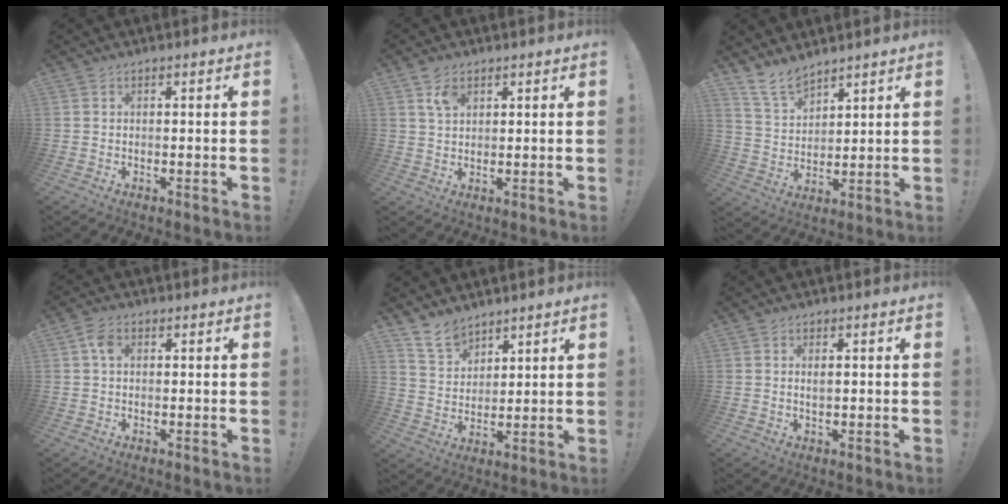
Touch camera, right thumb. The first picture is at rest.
{"total": 4.9, "force": [2.7, 2.6, 3.0], "torque": [-0.049, -0.008, 0.050]}
{"total": 9.2, "force": [7.9, 3.7, 2.8], "torque": [-0.063, -0.051, 0.156]}
{"total": 3.8, "force": [0.9, 2.6, 2.7], "torque": [-0.049, 0.008, 0.018]}
{"total": 9.1, "force": [7.5, 4.5, 2.2], "torque": [-0.040, -0.052, 0.147]}
{"total": 1.6, "force": [0.1, 0.6, 1.5], "torque": [-0.019, -0.003, -0.001]}